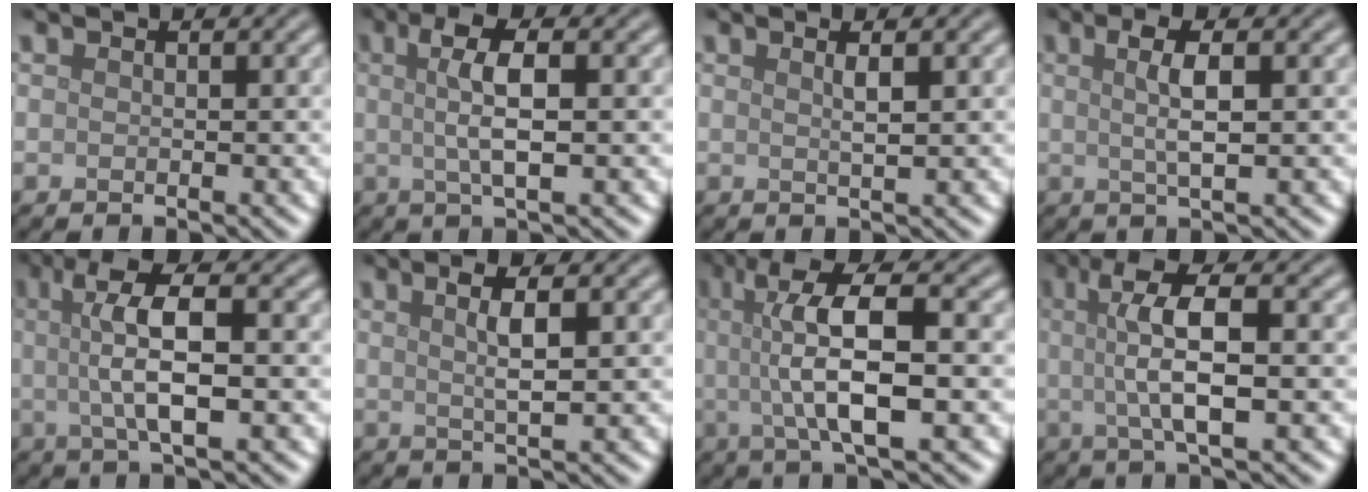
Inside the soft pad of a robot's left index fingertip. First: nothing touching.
{"total": 4.3, "force": [0.6, 1.1, 4.1], "torque": [-0.076, 0.003, 0.010]}
{"total": 1.6, "force": [0.6, 0.3, 1.5], "torque": [-0.022, 0.003, 0.007]}
{"total": 3.3, "force": [0.7, 0.8, 3.2], "torque": [-0.058, 0.002, 0.011]}
{"total": 6.4, "force": [0.6, 1.8, 6.1], "torque": [-0.105, 0.006, 0.005]}
{"total": 3.1, "force": [0.8, 0.7, 2.9], "torque": [-0.050, 0.003, 0.014]}
{"total": 8.8, "force": [0.6, 2.5, 8.4], "torque": [-0.138, 0.010, 0.006]}
{"total": 6.4, "force": [0.6, 1.8, 6.1], "torque": [-0.105, 0.005, 0.006]}